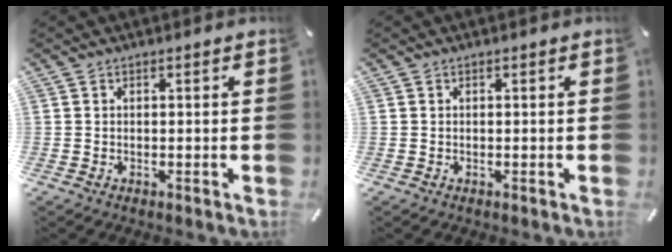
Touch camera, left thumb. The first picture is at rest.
{"total": 0.0}